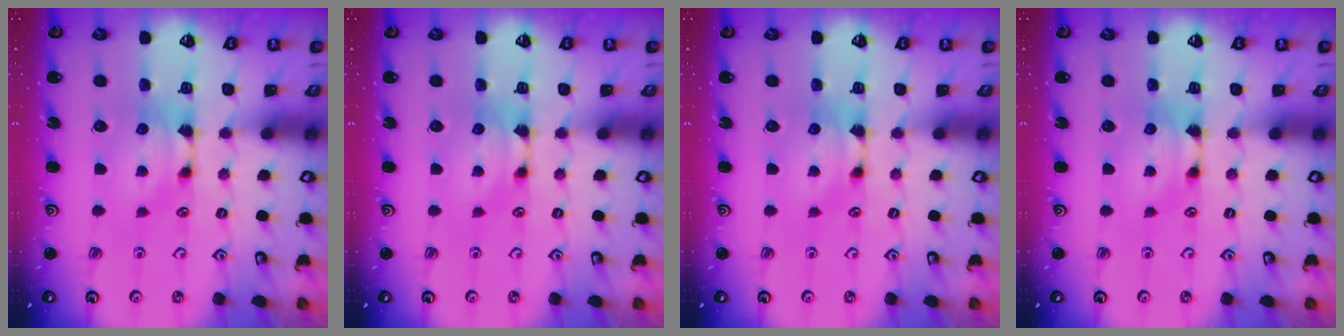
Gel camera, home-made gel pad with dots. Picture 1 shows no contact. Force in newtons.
{"total": 0.0}
{"total": 0.0}
{"total": 0.0}